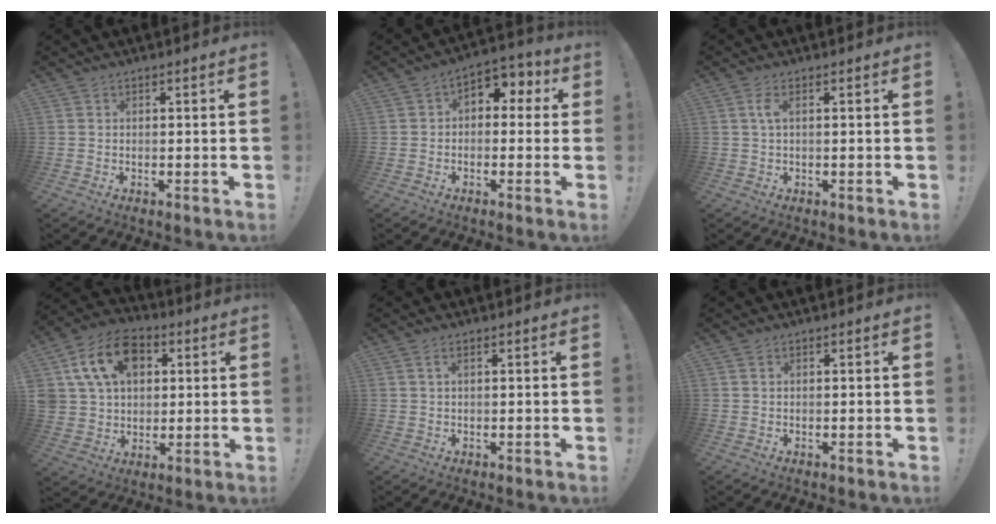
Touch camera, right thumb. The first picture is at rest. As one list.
[{"total": 5.3, "force": [0.1, 4.2, 3.2], "torque": [-0.039, 0.008, 0.005]}, {"total": 2.6, "force": [0.4, 0.8, 2.5], "torque": [-0.060, 0.002, 0.004]}, {"total": 17.7, "force": [6.3, 12.9, 10.2], "torque": [-0.167, -0.005, 0.122]}, {"total": 1.9, "force": [0.8, 0.5, 1.6], "torque": [-0.028, 0.000, 0.012]}, {"total": 0.5, "force": [0.3, 0.4, 0.2], "torque": [-0.001, -0.001, 0.005]}]